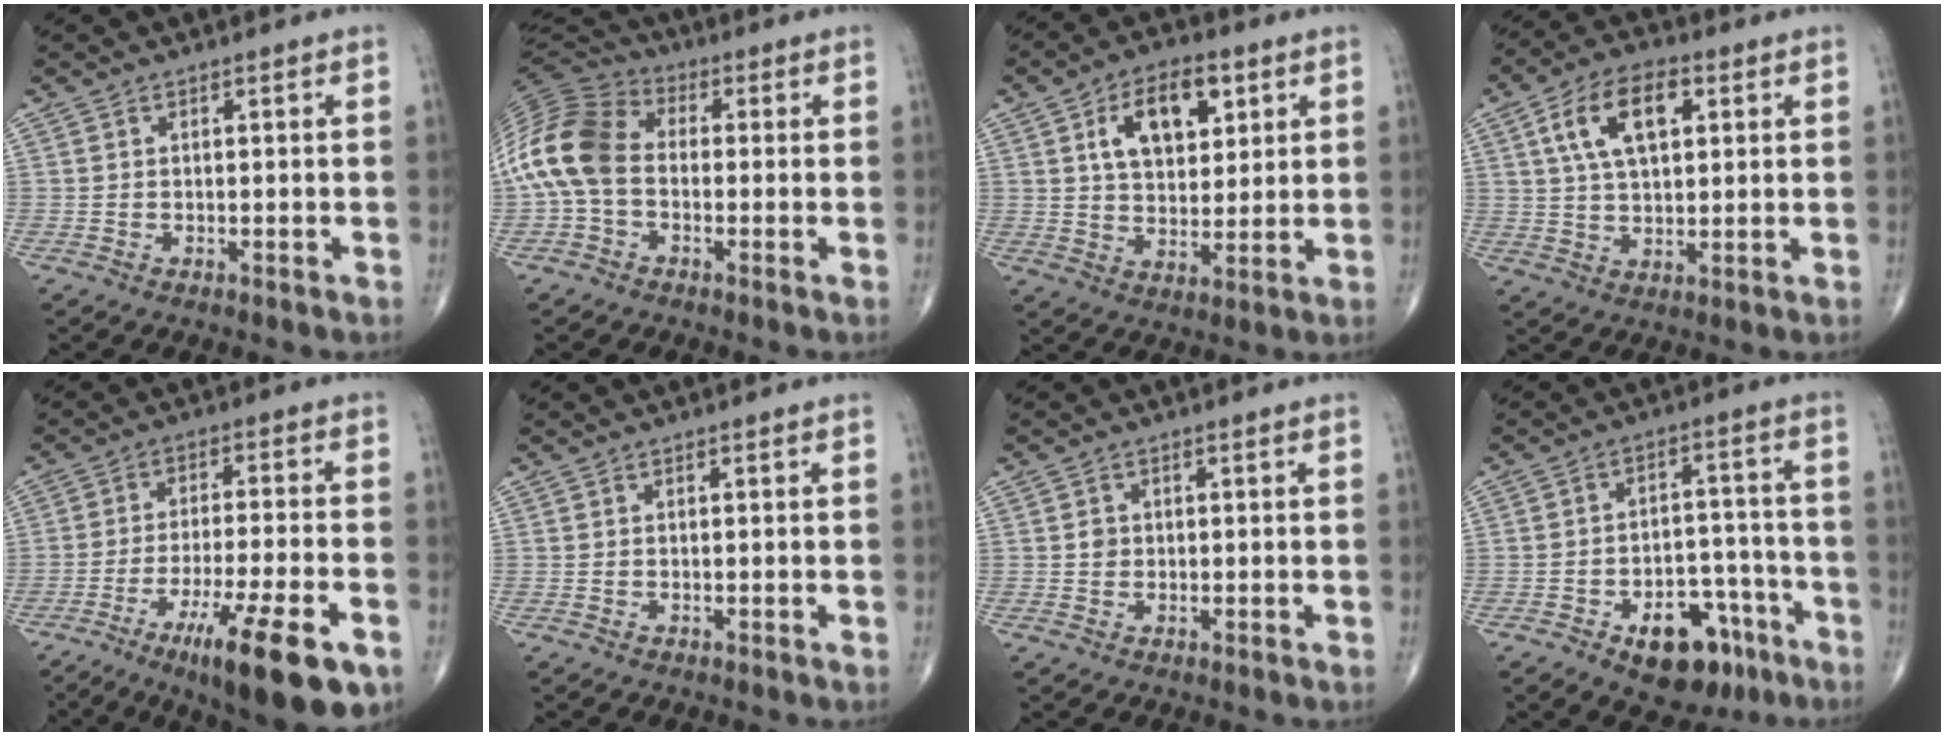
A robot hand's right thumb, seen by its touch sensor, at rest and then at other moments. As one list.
[{"total": 14.3, "force": [-1.1, 9.8, 10.4], "torque": [-0.216, 0.031, -0.033]}, {"total": 12.4, "force": [4.7, 7.2, 9.0], "torque": [-0.116, -0.008, 0.079]}, {"total": 11.9, "force": [3.9, 6.3, 9.4], "torque": [-0.159, 0.005, 0.066]}, {"total": 16.7, "force": [-8.6, 3.2, 14.0], "torque": [-0.207, 0.016, -0.130]}, {"total": 0.0}, {"total": 1.5, "force": [0.1, 1.4, 0.6], "torque": [-0.004, 0.003, 0.001]}, {"total": 13.2, "force": [-7.3, 7.6, 7.9], "torque": [-0.070, 0.056, -0.099]}]